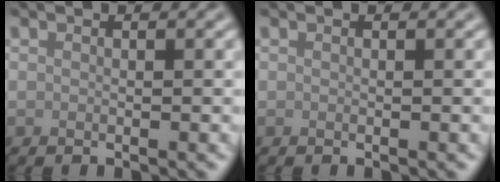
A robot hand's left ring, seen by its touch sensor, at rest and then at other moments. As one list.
[{"total": 0.0}]